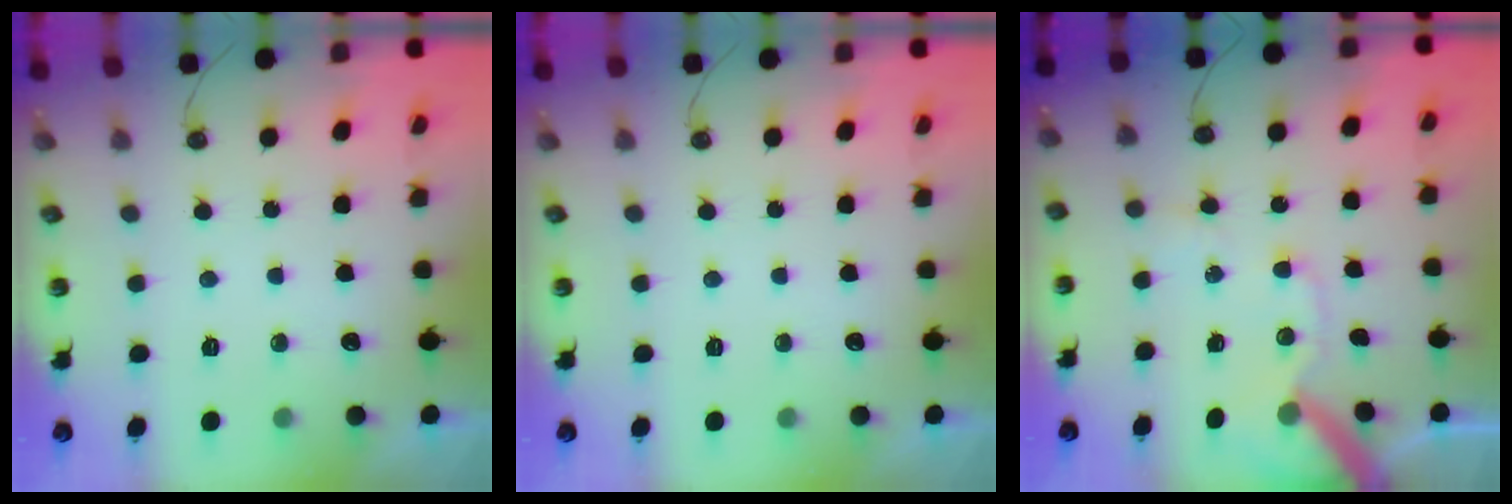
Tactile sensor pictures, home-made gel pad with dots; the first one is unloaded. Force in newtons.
{"total": 0.0}
{"total": 11.8, "press": 11.7, "slide": 1.6}